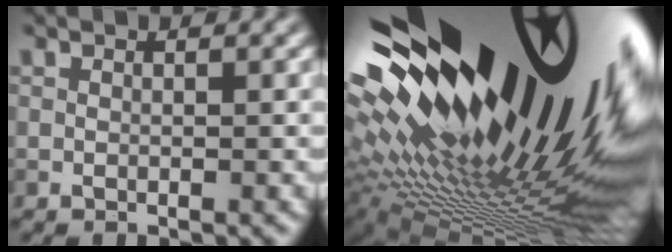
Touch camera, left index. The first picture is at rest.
{"total": 22.7, "force": [6.2, 7.9, 20.4], "torque": [-0.296, -0.006, 0.108]}